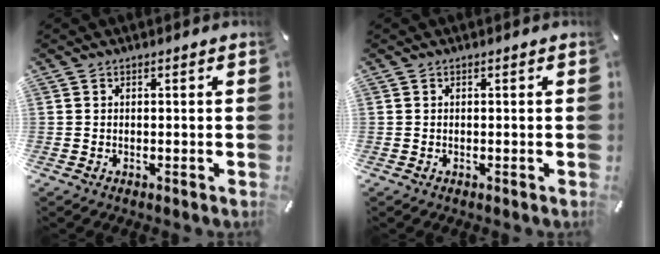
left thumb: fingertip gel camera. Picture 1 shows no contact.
{"total": 0.0}